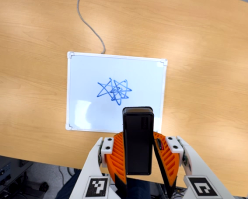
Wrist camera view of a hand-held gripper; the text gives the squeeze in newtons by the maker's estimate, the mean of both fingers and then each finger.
{"total": 5.1, "left": 4.9, "right": 5.2}